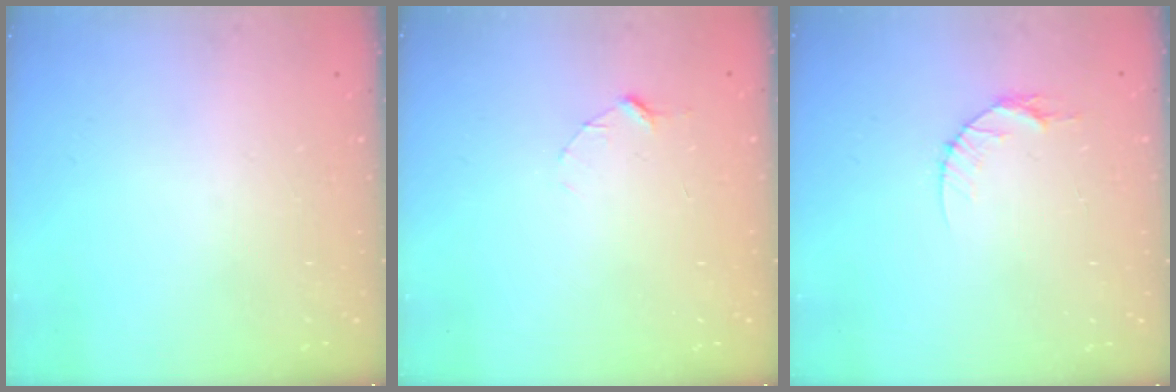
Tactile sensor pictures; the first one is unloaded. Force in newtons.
{"total": 2.9, "press": 2.9, "slide": 0.3}
{"total": 5.3, "press": 5.2, "slide": 0.5}